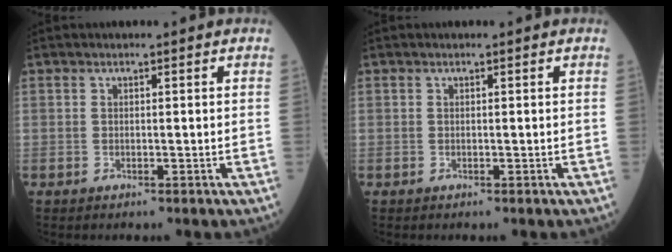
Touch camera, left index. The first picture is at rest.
{"total": 0.0}